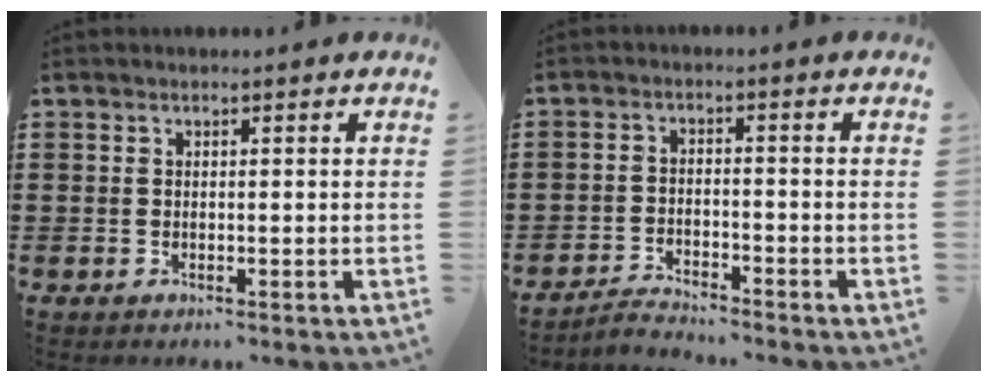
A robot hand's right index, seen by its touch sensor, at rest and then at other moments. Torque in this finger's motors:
{"motor_torque": [1.18, 0.96, -0.03, -0.01]}